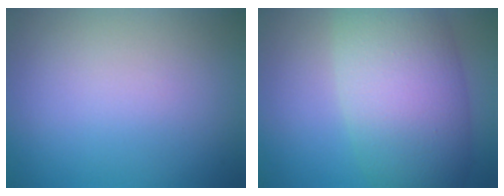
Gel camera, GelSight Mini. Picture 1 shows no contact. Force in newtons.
{"total": 10.7, "press": 10.6, "slide": 0.5}